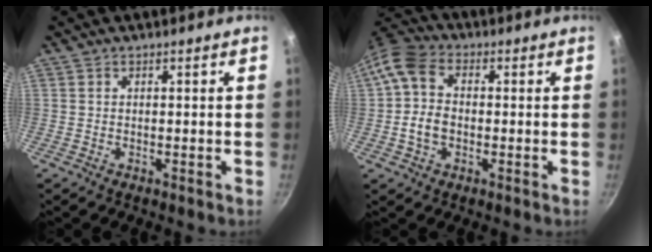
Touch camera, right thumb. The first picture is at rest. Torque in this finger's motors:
{"motor_torque": [0.89, 1.51, 0.99, -0.42, 0.22]}